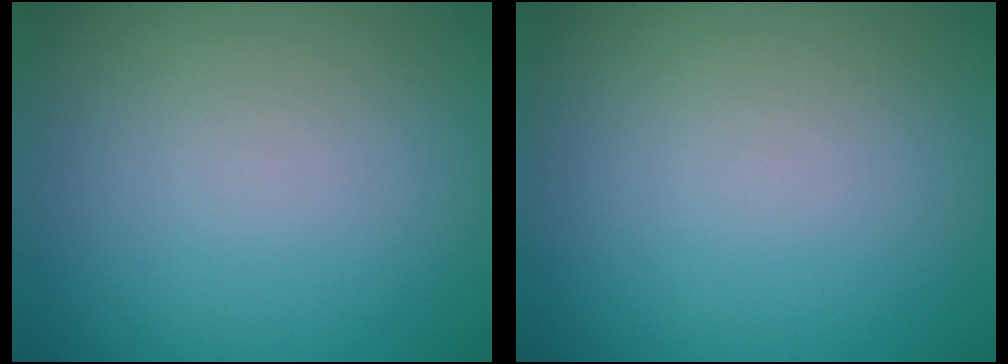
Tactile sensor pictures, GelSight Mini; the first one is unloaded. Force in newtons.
{"total": 0.0}